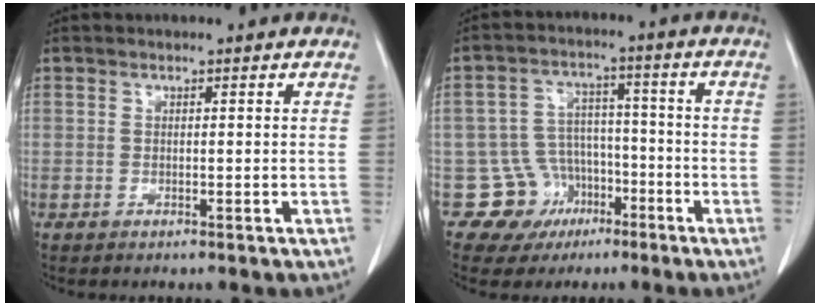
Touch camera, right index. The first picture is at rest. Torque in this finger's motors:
{"motor_torque": [-0.26, 0.07, -0.68, -0.21]}